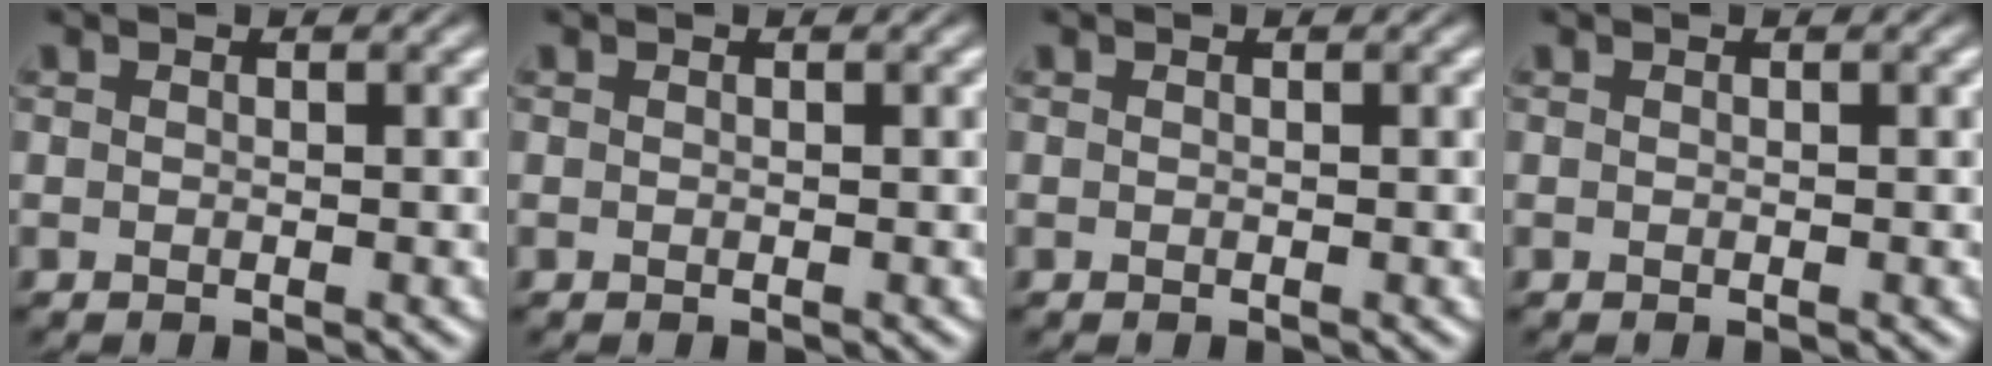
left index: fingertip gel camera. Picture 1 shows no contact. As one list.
[{"total": 0.0}, {"total": 0.0}, {"total": 0.0}]